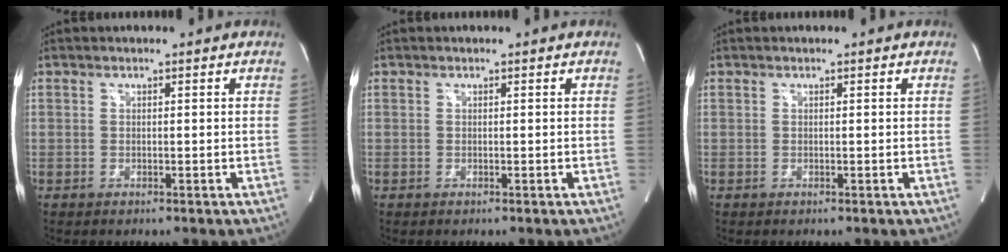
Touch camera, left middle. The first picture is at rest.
{"total": 0.0}
{"total": 0.0}